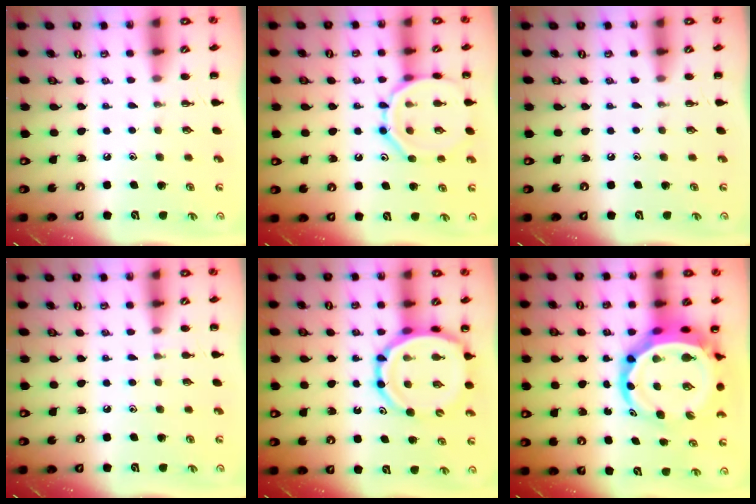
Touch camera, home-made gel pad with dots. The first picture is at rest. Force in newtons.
{"total": 12.8, "press": 12.7, "slide": 1.2}
{"total": 0.0}
{"total": 4.5, "press": 4.3, "slide": 1.4}
{"total": 14.0, "press": 13.4, "slide": 3.8}
{"total": 11.5, "press": 11.0, "slide": 3.1}